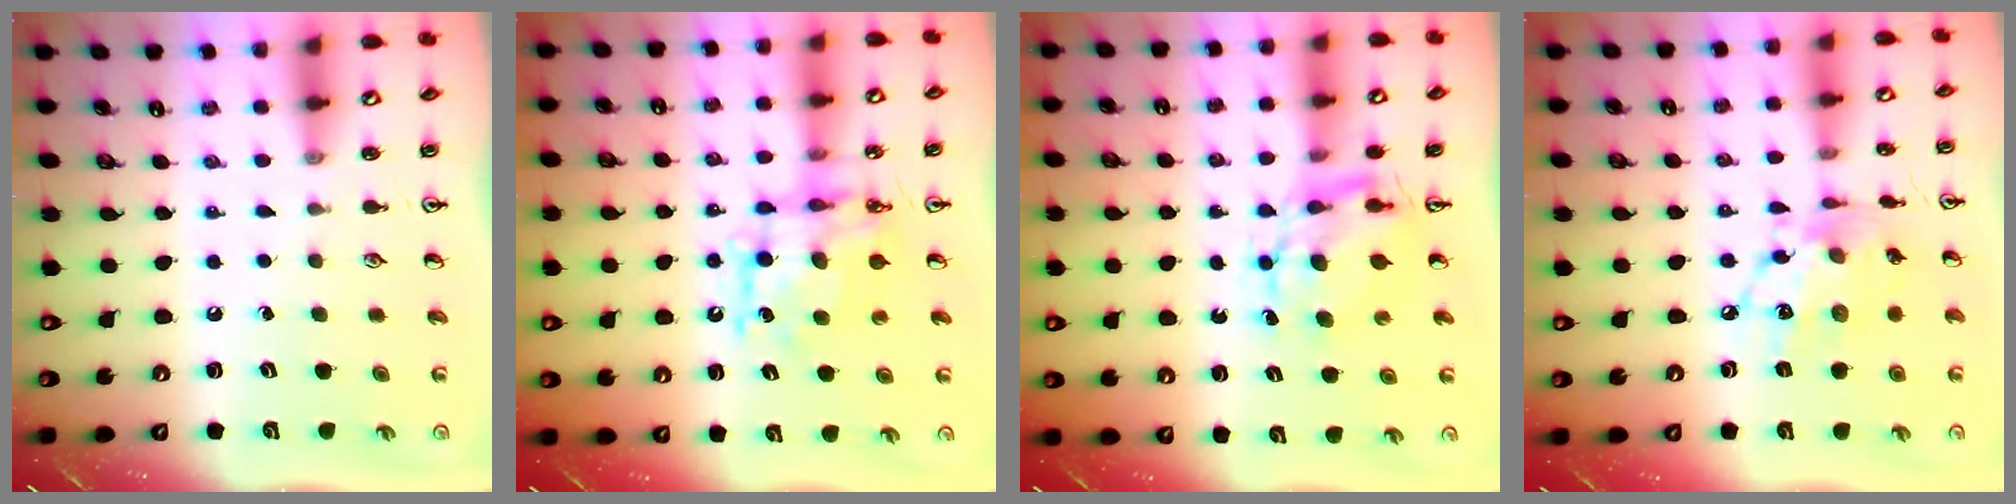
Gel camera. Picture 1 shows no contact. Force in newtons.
{"total": 10.3, "press": 10.3, "slide": 0.4}
{"total": 6.8, "press": 6.8, "slide": 0.6}
{"total": 14.0, "press": 14.0, "slide": 1.2}